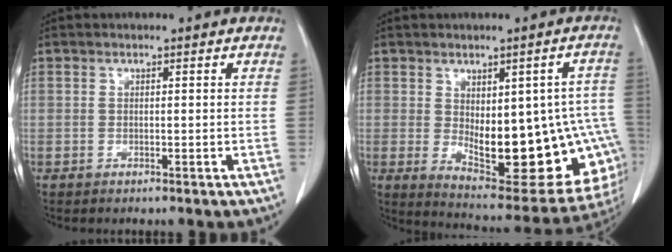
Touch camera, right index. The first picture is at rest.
{"total": 21.4, "force": [-2.8, 8.9, 19.3], "torque": [-0.186, 0.009, -0.009]}